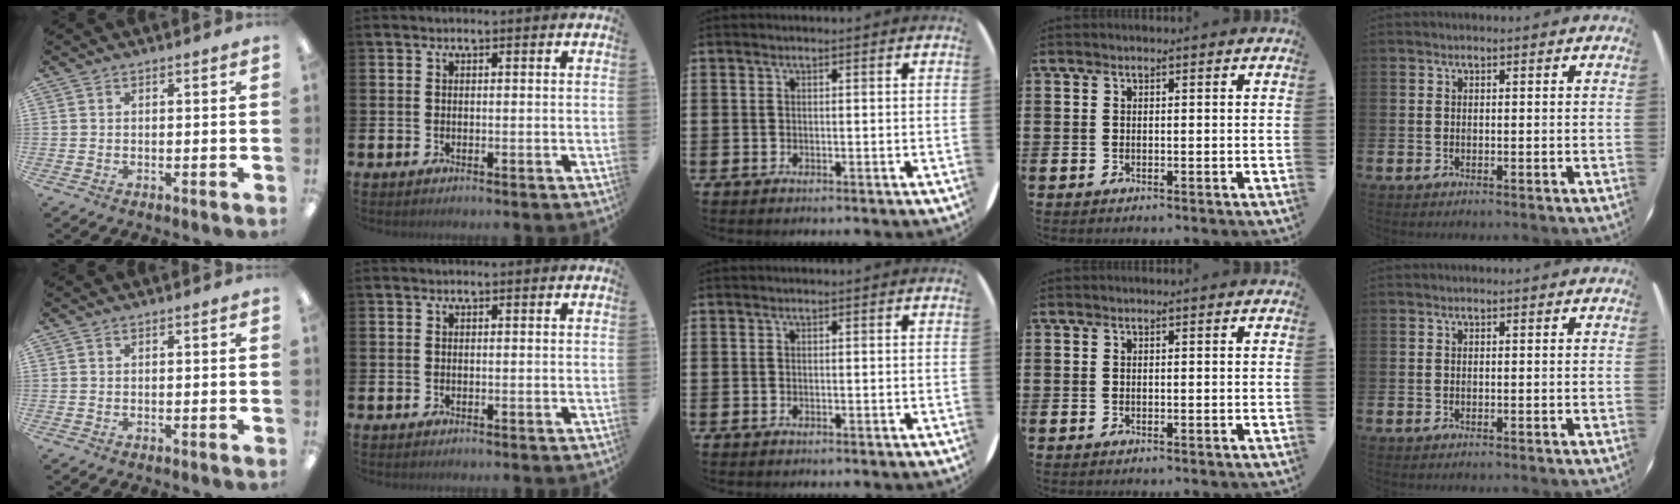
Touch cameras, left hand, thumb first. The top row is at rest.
{}